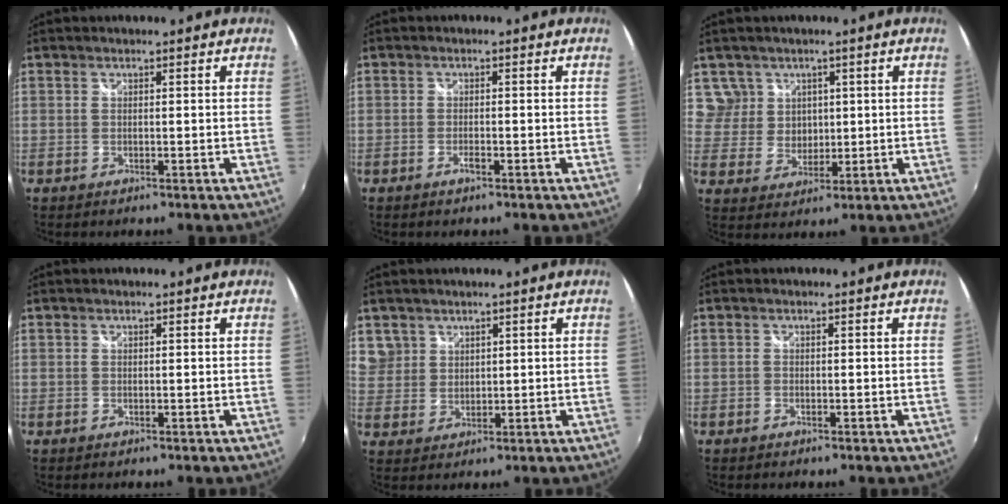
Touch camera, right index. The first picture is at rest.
{"total": 1.4, "force": [-0.9, 0.4, 1.0], "torque": [-0.022, -0.001, -0.017]}
{"total": 6.4, "force": [2.7, 5.8, 0.6], "torque": [-0.008, 0.011, 0.055]}
{"total": 0.0}
{"total": 5.5, "force": [3.3, 4.4, 0.3], "torque": [0.000, 0.016, 0.069]}
{"total": 0.5, "force": [-0.4, 0.3, 0.1], "torque": [-0.002, -0.002, -0.010]}